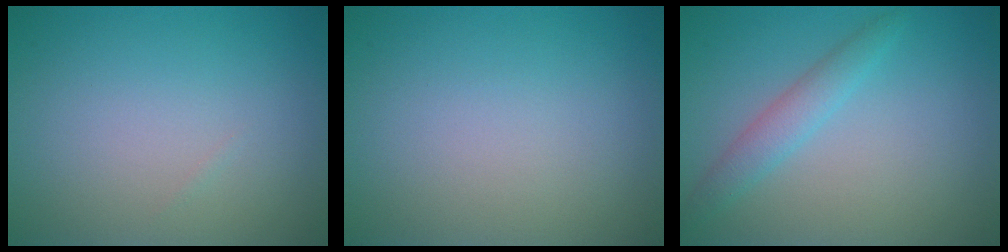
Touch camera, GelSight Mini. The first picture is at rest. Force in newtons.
{"total": 0.0}
{"total": 2.2, "press": 2.2, "slide": 0.1}